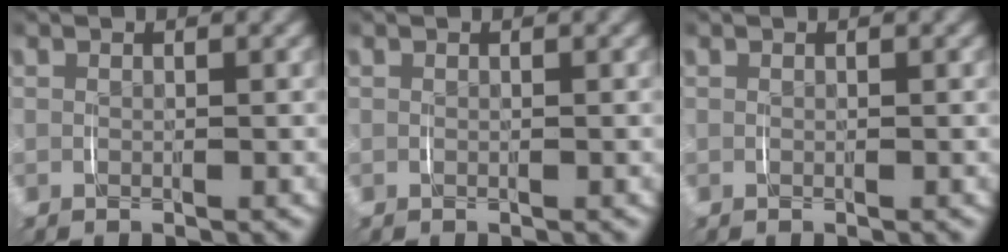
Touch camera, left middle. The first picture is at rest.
{"total": 0.0}
{"total": 0.0}